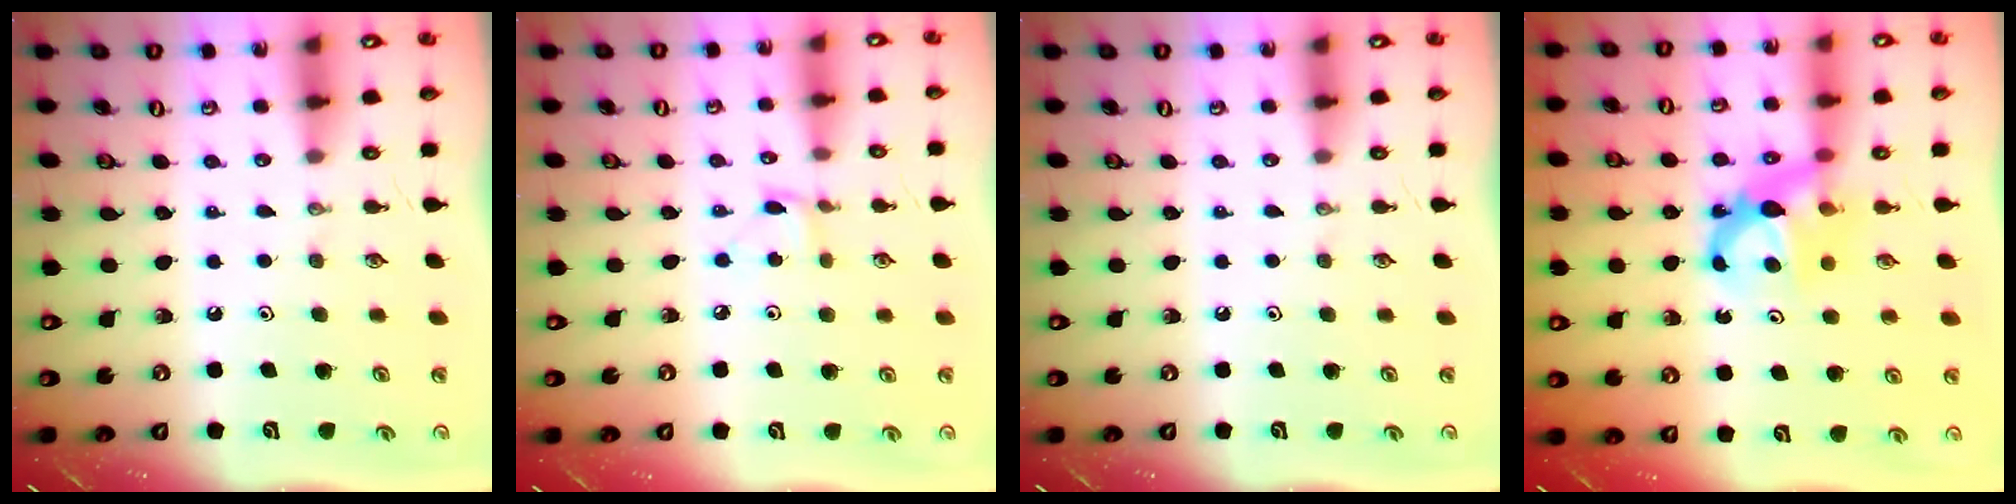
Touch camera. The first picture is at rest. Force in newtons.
{"total": 2.8, "press": 2.8, "slide": 0.3}
{"total": 0.0}
{"total": 6.8, "press": 6.8, "slide": 0.2}